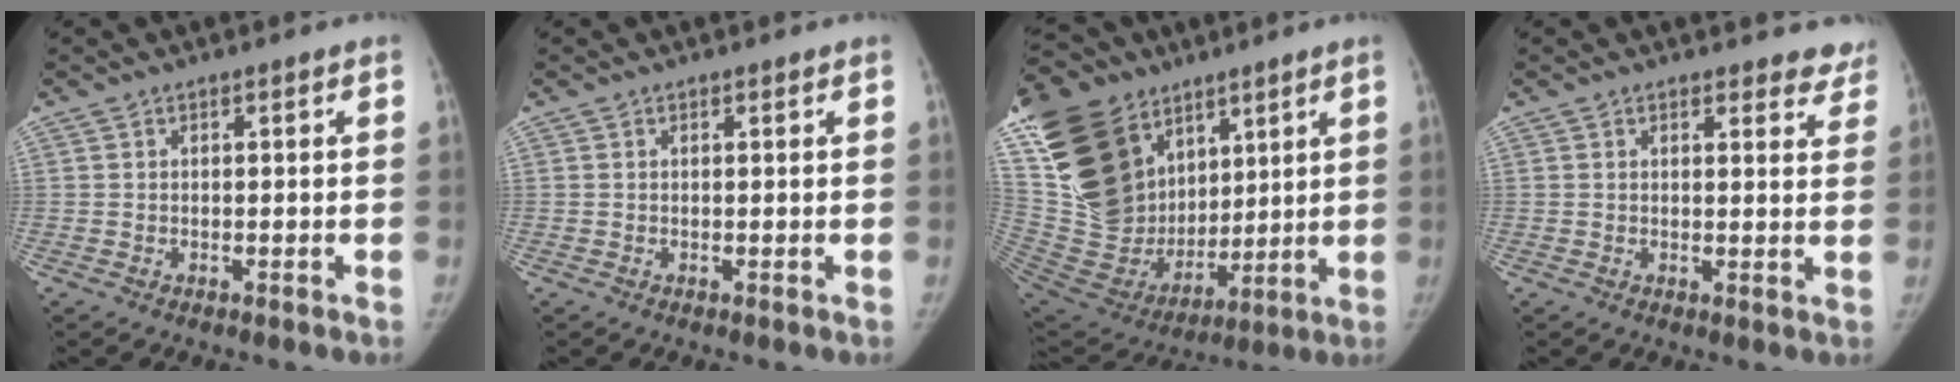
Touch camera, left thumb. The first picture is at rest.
{"total": 0.0}
{"total": 29.2, "force": [13.6, 20.2, 16.0], "torque": [-0.324, 0.002, 0.271]}
{"total": 5.8, "force": [5.3, 2.2, 1.0], "torque": [0.031, -0.026, 0.043]}